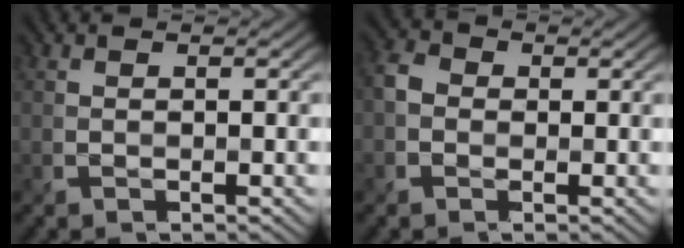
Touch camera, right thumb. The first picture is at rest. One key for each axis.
{"total": 3.1, "fx": -0.5, "fy": 2.7, "fz": 1.5, "tx": -0.038, "ty": 0.001, "tz": -0.017}